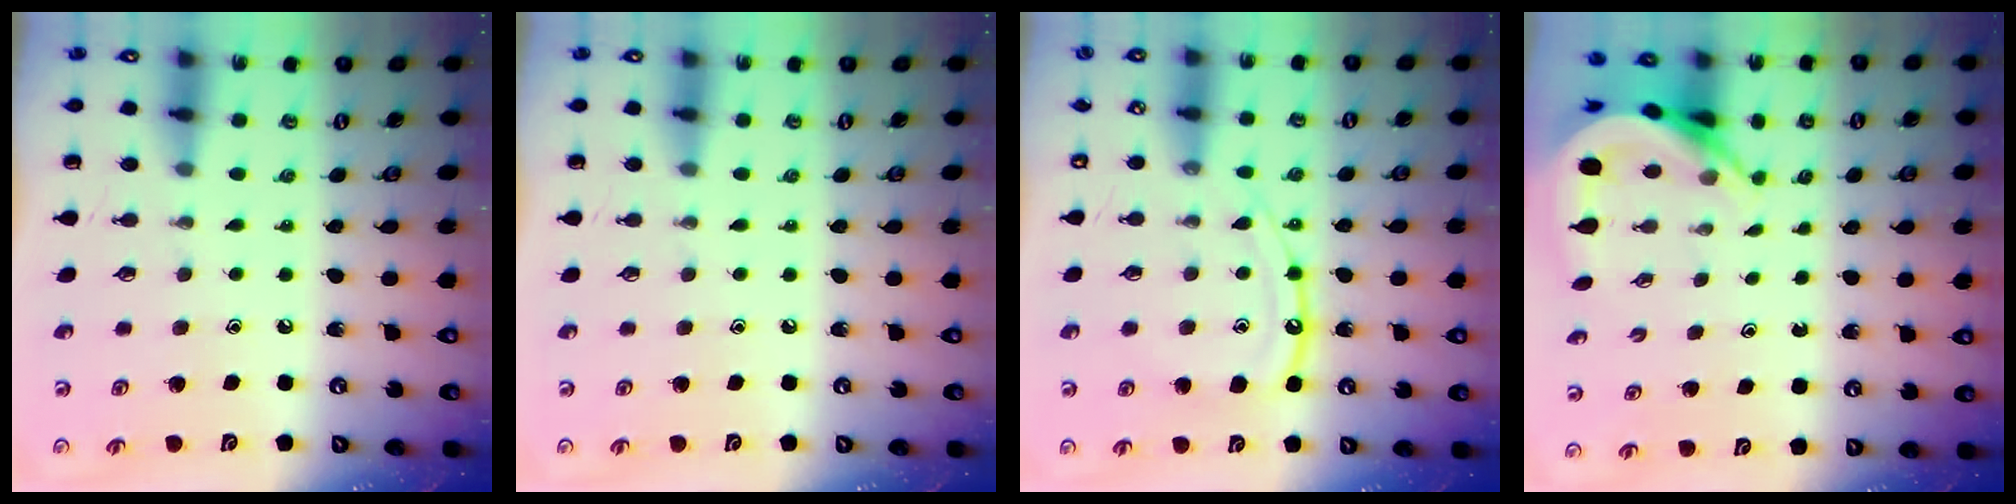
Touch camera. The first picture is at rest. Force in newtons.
{"total": 0.0}
{"total": 12.0, "press": 12.0, "slide": 1.1}
{"total": 4.1, "press": 4.1, "slide": 0.2}